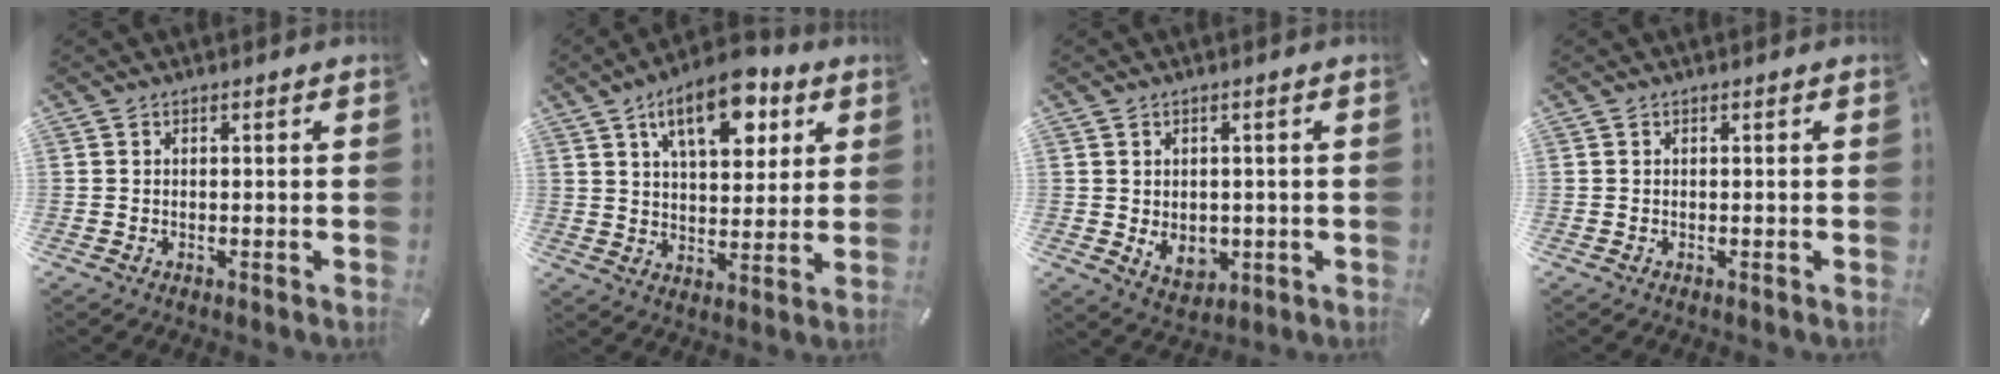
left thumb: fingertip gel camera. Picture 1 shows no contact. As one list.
[{"total": 13.9, "force": [7.5, 7.4, 9.1], "torque": [-0.130, -0.023, 0.126]}, {"total": 5.2, "force": [-0.4, 4.4, 2.7], "torque": [-0.039, -0.007, -0.008]}, {"total": 0.0}]